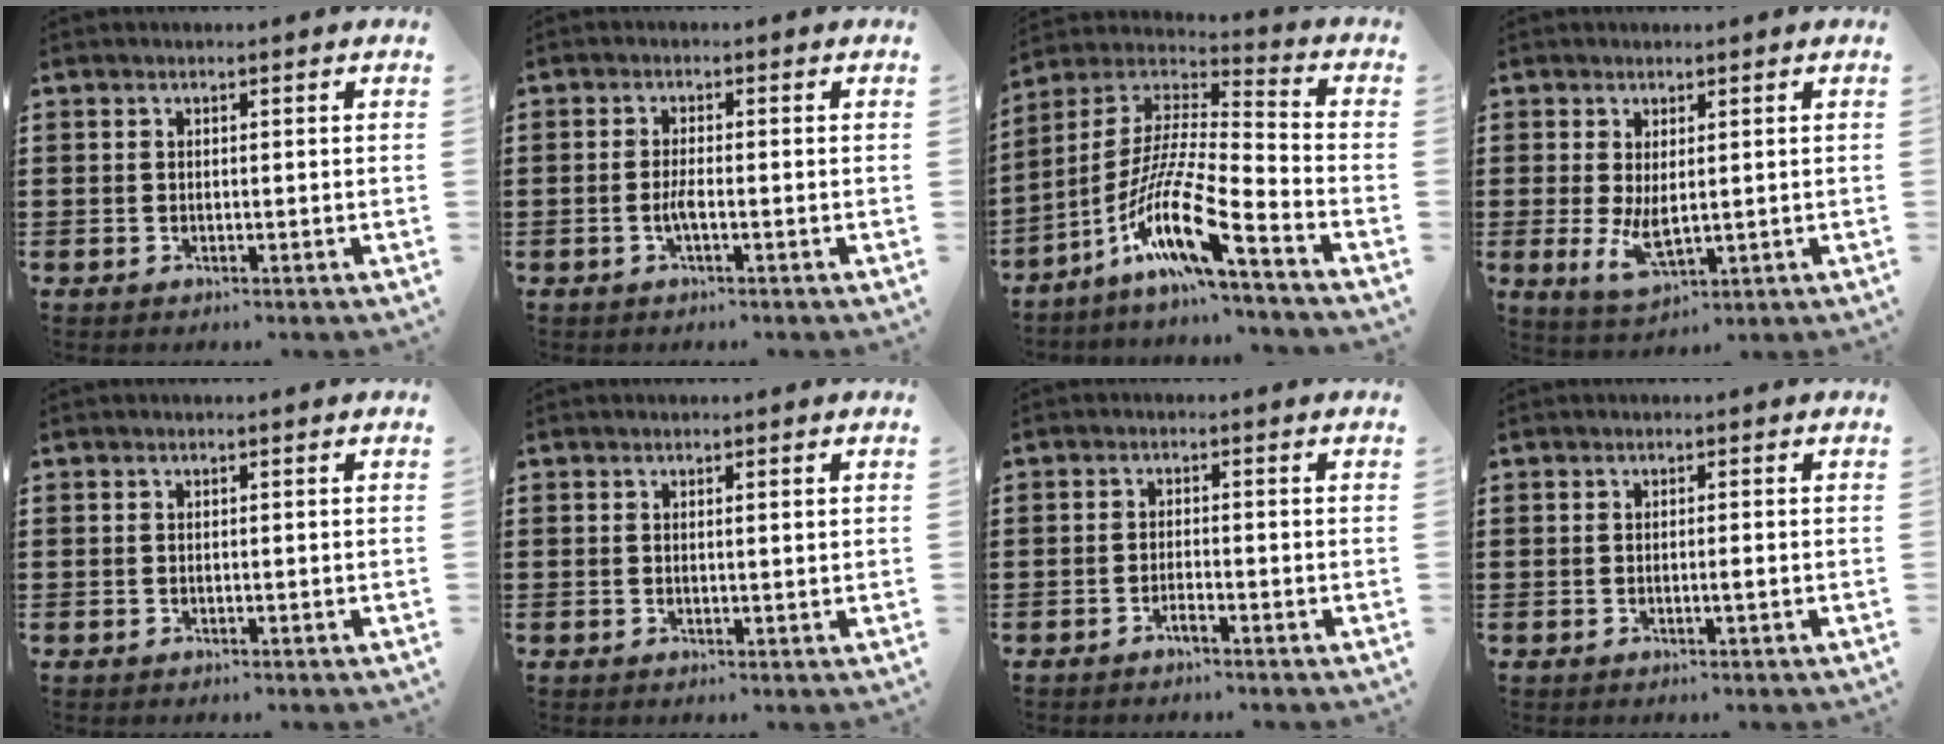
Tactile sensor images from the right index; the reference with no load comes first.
{"total": 2.2, "force": [-1.0, 0.2, 2.0], "torque": [-0.045, -0.006, -0.019]}
{"total": 14.1, "force": [-9.1, 1.3, 10.8], "torque": [-0.230, -0.010, -0.180]}
{"total": 4.8, "force": [0.2, 2.0, 4.4], "torque": [-0.087, -0.010, 0.002]}
{"total": 0.0}
{"total": 0.7, "force": [0.3, 0.0, 0.6], "torque": [-0.012, 0.001, 0.006]}
{"total": 1.4, "force": [-1.2, 0.0, 0.8], "torque": [-0.015, -0.003, -0.022]}
{"total": 0.9, "force": [-0.3, -0.1, 0.8], "torque": [-0.013, -0.005, -0.005]}